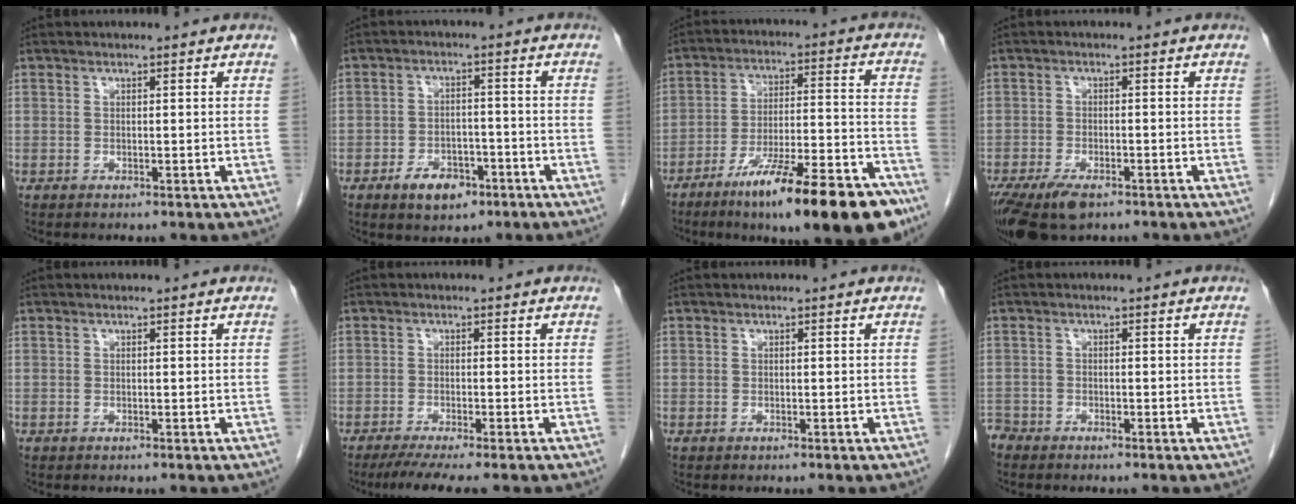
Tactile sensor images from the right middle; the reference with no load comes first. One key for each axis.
{"total": 5.7, "fx": -3.3, "fy": 3.2, "fz": 3.3, "tx": -0.053, "ty": 0.006, "tz": -0.048}
{"total": 20.3, "fx": -13.7, "fy": 2.7, "fz": 14.7, "tx": -0.181, "ty": 0.000, "tz": -0.219}
{"total": 8.8, "fx": -6.0, "fy": 3.5, "fz": 5.4, "tx": -0.100, "ty": -0.014, "tz": -0.101}
{"total": 0.0}
{"total": 5.9, "fx": -4.7, "fy": -0.2, "fz": 3.6, "tx": -0.049, "ty": -0.014, "tz": -0.076}
{"total": 0.0}
{"total": 1.9, "fx": -1.8, "fy": 0.4, "fz": -0.1, "tx": 0.004, "ty": -0.003, "tz": -0.034}